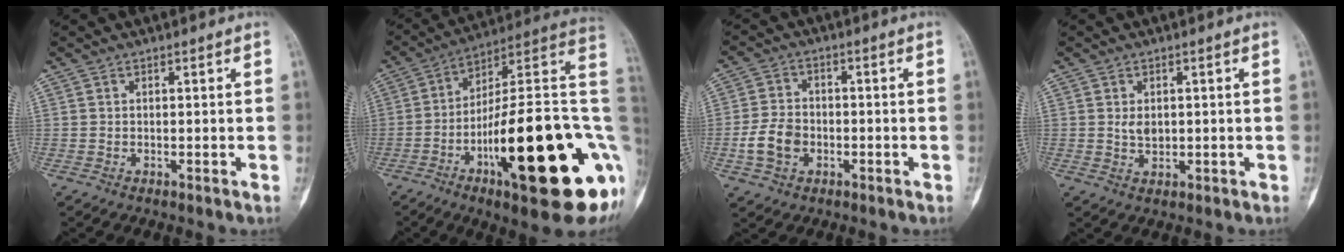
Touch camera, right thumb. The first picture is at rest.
{"total": 33.0, "force": [-6.6, 9.4, 31.0], "torque": [-0.369, 0.033, -0.099]}
{"total": 7.3, "force": [-2.2, 5.4, 4.4], "torque": [-0.072, 0.015, -0.043]}
{"total": 2.8, "force": [0.2, 2.1, 1.9], "torque": [-0.019, -0.002, 0.007]}